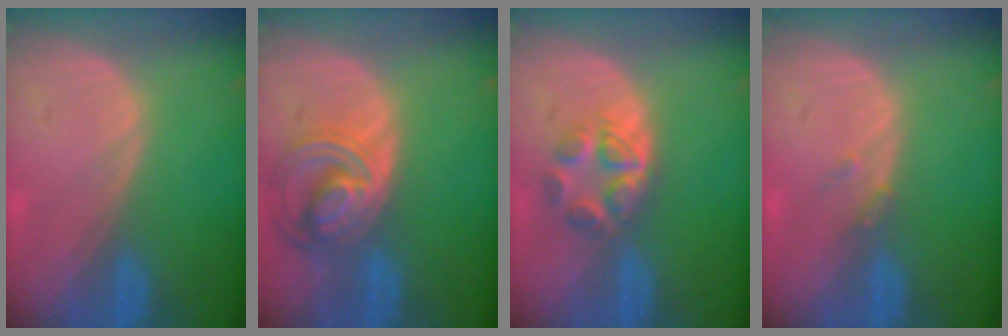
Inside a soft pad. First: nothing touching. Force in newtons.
{"total": 8.5, "press": 7.4, "slide": 4.3}
{"total": 5.0, "press": 4.8, "slide": 1.3}
{"total": 1.3, "press": 1.1, "slide": 0.7}